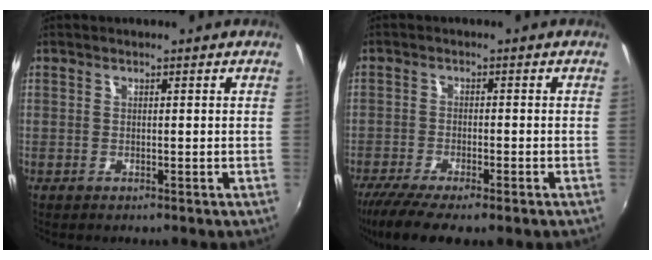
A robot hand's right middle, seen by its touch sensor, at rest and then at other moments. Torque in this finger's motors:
{"motor_torque": [1.32, -0.82, 0.20, 0.05]}